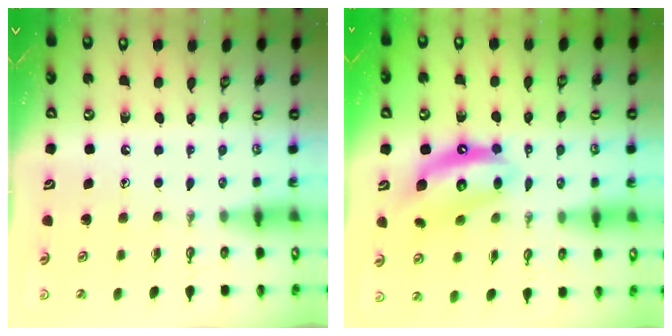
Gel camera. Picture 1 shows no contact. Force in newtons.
{"total": 11.5, "press": 11.5, "slide": 1.1}